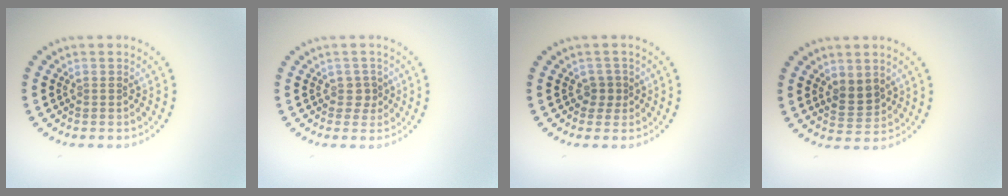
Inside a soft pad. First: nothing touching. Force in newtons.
{"total": 1.3, "press": 1.1, "slide": 0.7}
{"total": 1.2, "press": 1.1, "slide": 0.5}
{"total": 2.2, "press": 2.1, "slide": 0.7}